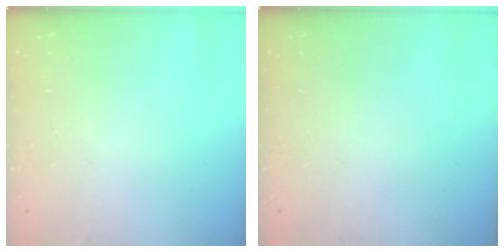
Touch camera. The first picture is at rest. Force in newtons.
{"total": 0.0}